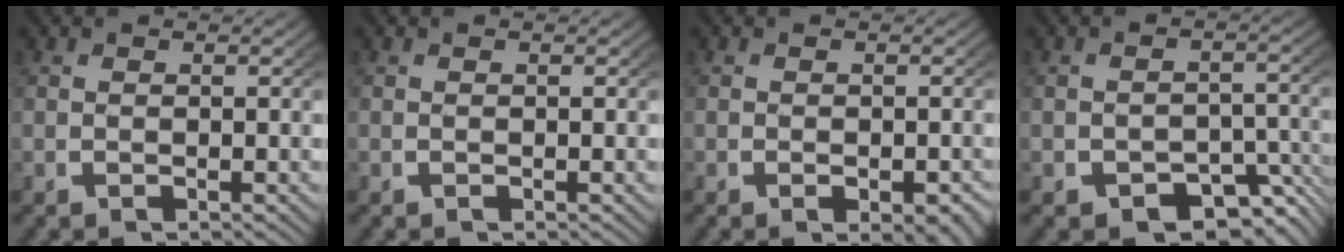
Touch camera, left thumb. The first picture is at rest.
{"total": 0.0}
{"total": 2.2, "force": [-0.8, 1.2, 1.7], "torque": [-0.026, -0.012, -0.008]}
{"total": 5.1, "force": [-2.9, 3.2, 2.7], "torque": [-0.036, -0.020, -0.038]}